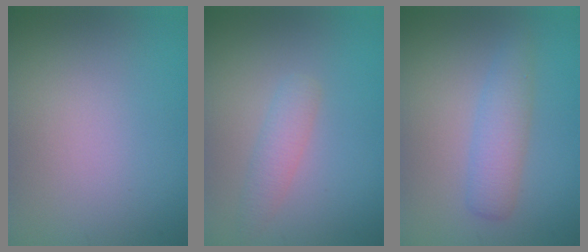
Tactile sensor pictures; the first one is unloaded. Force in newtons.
{"total": 1.9, "press": 1.9, "slide": 0.1}
{"total": 2.9, "press": 2.9, "slide": 0.1}